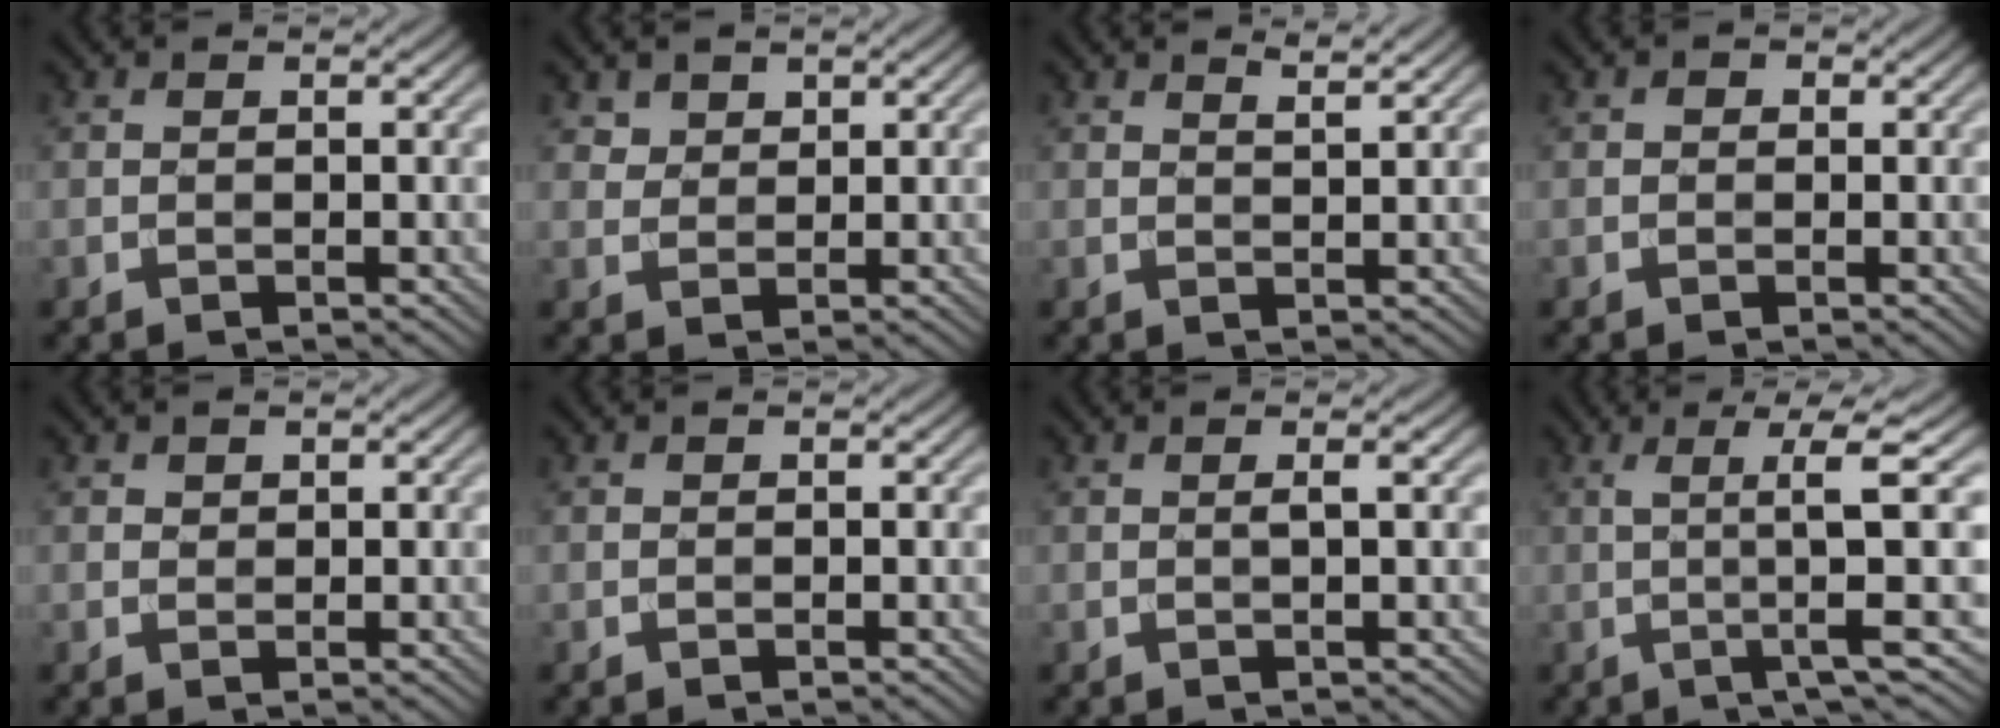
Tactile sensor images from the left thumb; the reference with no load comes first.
{"total": 2.4, "force": [1.7, 1.6, 0.6], "torque": [-0.021, -0.011, 0.041]}
{"total": 2.1, "force": [1.7, 0.2, 1.2], "torque": [-0.022, 0.001, 0.031]}
{"total": 0.7, "force": [0.0, 0.7, 0.2], "torque": [-0.002, -0.004, -0.005]}
{"total": 0.8, "force": [0.6, 0.6, 0.2], "torque": [-0.003, -0.001, 0.011]}
{"total": 0.0}
{"total": 1.4, "force": [0.3, 0.1, 1.4], "torque": [-0.028, 0.008, 0.000]}
{"total": 7.3, "force": [-0.1, 0.2, 7.3], "torque": [-0.133, 0.013, -0.001]}